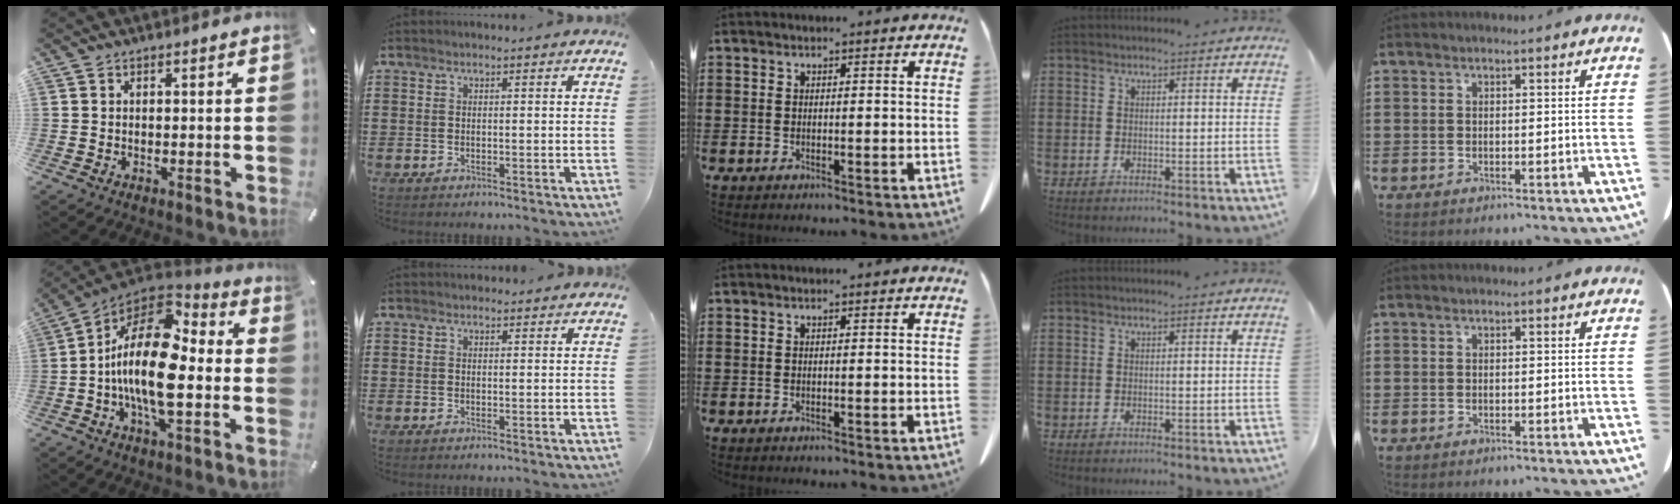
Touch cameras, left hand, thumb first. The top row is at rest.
{"thumb": {"total": 20.5, "force": [-1.4, 9.5, 18.1], "torque": [-0.360, -0.008, -0.029]}, "index": {"total": 0.8, "force": [0.7, 0.1, -0.3], "torque": [0.006, 0.001, 0.014]}}